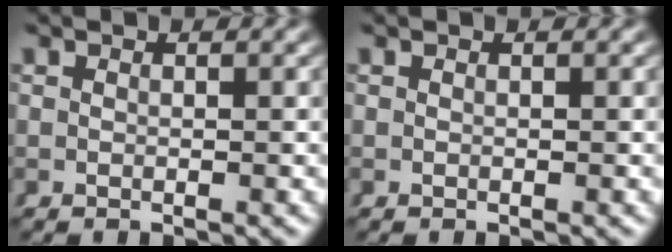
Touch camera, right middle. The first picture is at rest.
{"total": 0.0}